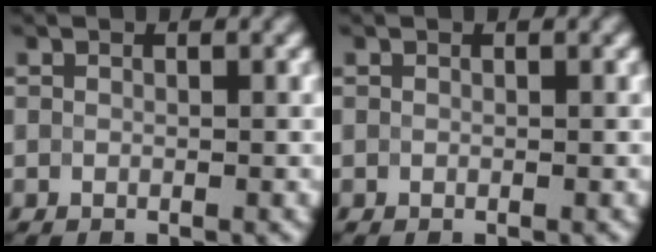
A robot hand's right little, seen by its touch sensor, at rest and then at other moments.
{"total": 0.0}